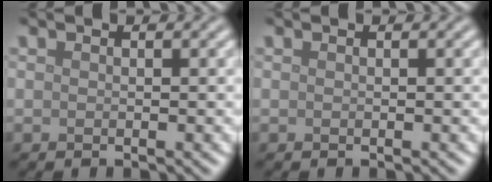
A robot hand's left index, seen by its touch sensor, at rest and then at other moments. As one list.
[{"total": 0.0}]